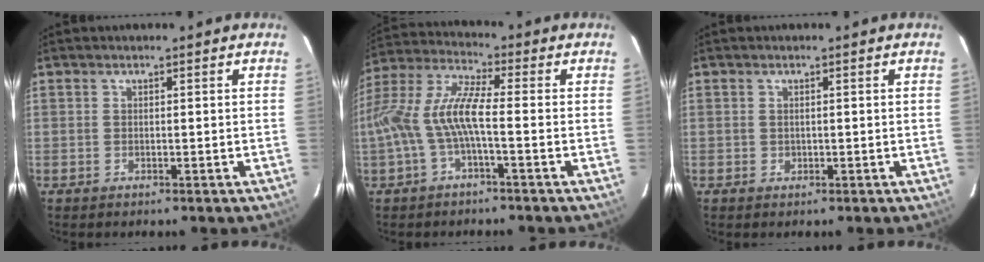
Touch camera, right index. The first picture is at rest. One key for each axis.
{"total": 11.3, "fx": -2.6, "fy": 2.3, "fz": 10.8, "tx": -0.232, "ty": 0.006, "tz": -0.051}
{"total": 0.6, "fx": 0.1, "fy": 0.6, "fz": 0.2, "tx": -0.001, "ty": 0.001, "tz": 0.002}